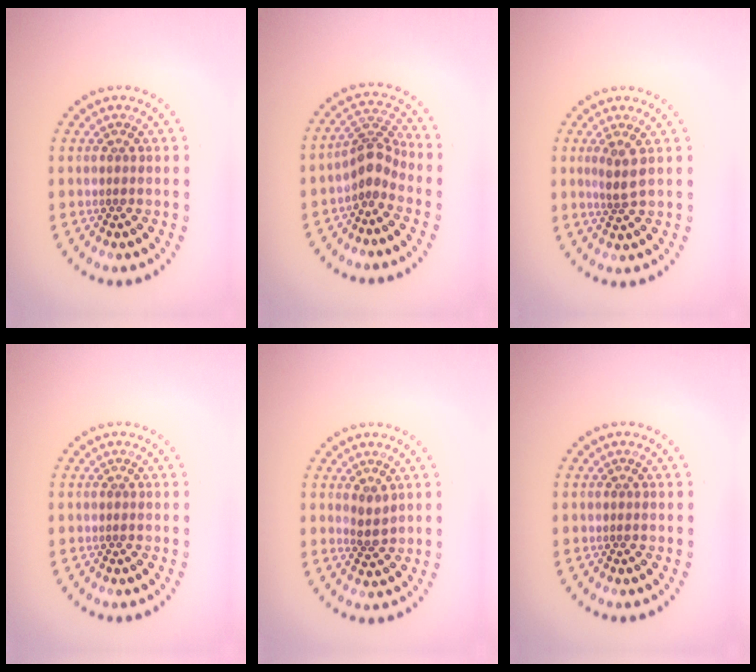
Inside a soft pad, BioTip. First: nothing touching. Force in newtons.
{"total": 2.9, "press": 2.1, "slide": 2.1}
{"total": 2.0, "press": 1.5, "slide": 1.4}
{"total": 0.0}
{"total": 1.4, "press": 1.2, "slide": 0.9}
{"total": 0.0}